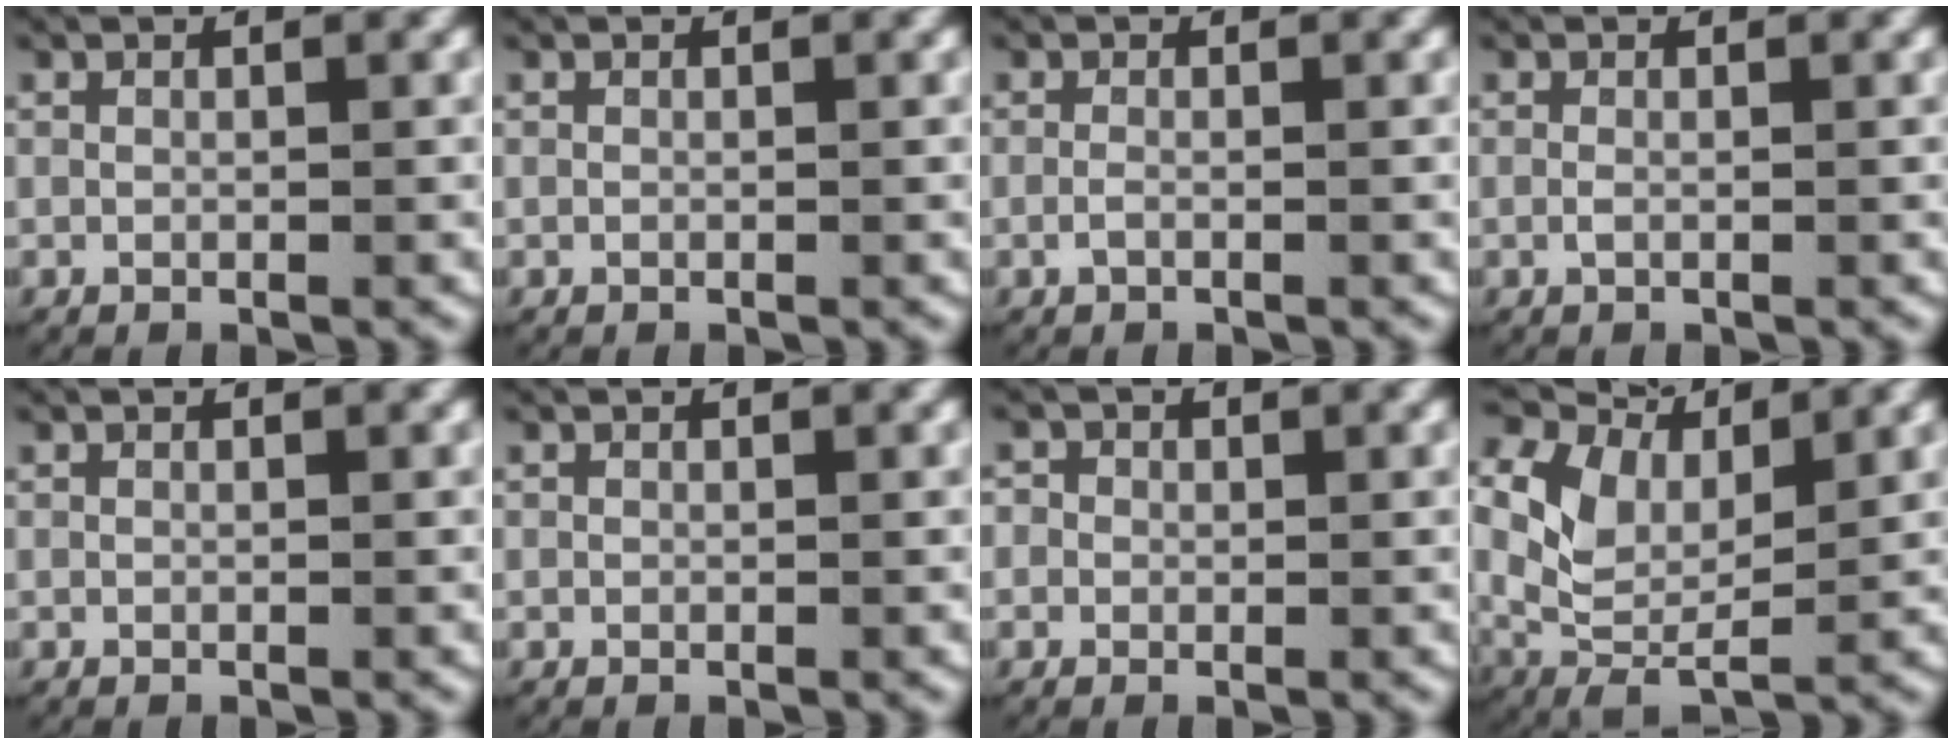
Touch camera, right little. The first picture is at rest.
{"total": 0.0}
{"total": 0.7, "force": [-0.4, 0.2, 0.5], "torque": [-0.020, -0.007, -0.005]}
{"total": 0.5, "force": [-0.1, 0.1, 0.5], "torque": [-0.016, -0.006, 0.000]}
{"total": 0.0}
{"total": 0.0}
{"total": 1.7, "force": [0.1, 1.7, 0.3], "torque": [-0.008, 0.003, -0.005]}
{"total": 8.6, "force": [2.0, 6.2, 5.6], "torque": [-0.136, -0.014, 0.036]}